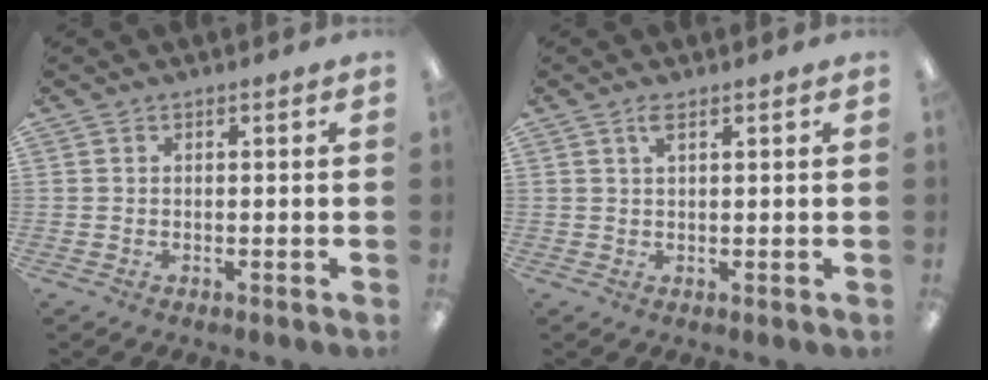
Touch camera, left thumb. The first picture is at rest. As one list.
[{"total": 2.3, "force": [1.5, 0.6, 1.6], "torque": [-0.038, 0.003, 0.027]}]